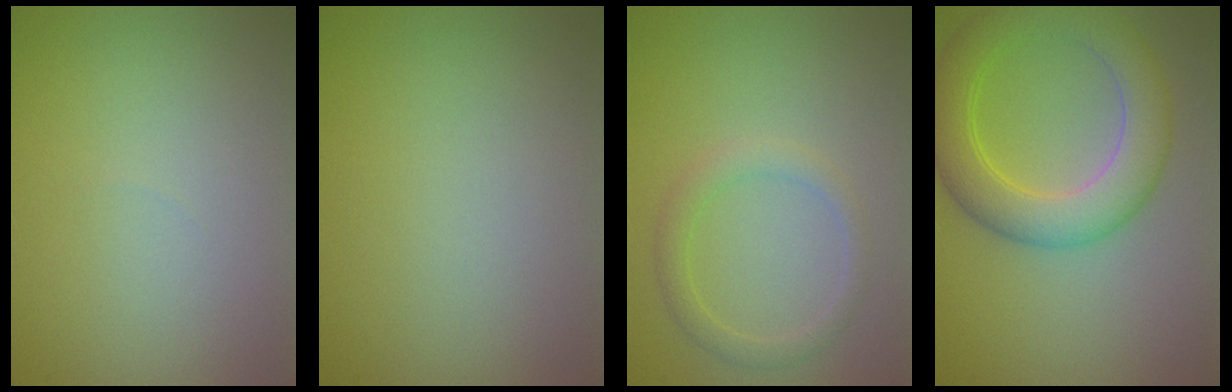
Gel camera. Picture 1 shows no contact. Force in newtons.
{"total": 0.0}
{"total": 2.0, "press": 2.0, "slide": 0.3}
{"total": 6.2, "press": 6.2, "slide": 0.2}